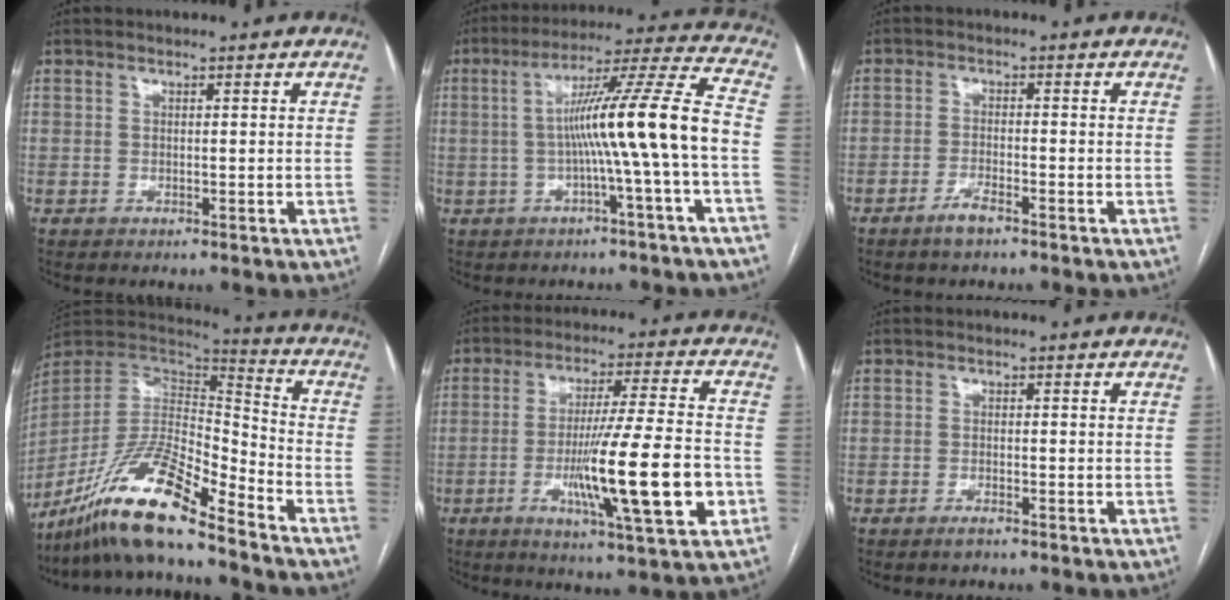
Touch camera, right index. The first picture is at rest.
{"total": 13.4, "force": [-2.0, -2.0, 13.1], "torque": [-0.210, 0.022, -0.034]}
{"total": 2.9, "force": [-2.2, 0.4, 1.9], "torque": [-0.039, -0.001, -0.042]}
{"total": 16.7, "force": [-12.6, 1.9, 10.8], "torque": [-0.204, 0.000, -0.233]}
{"total": 16.5, "force": [-4.3, 0.5, 15.9], "torque": [-0.271, -0.016, -0.071]}
{"total": 1.3, "force": [-1.0, 0.2, 0.7], "torque": [-0.013, -0.001, -0.016]}